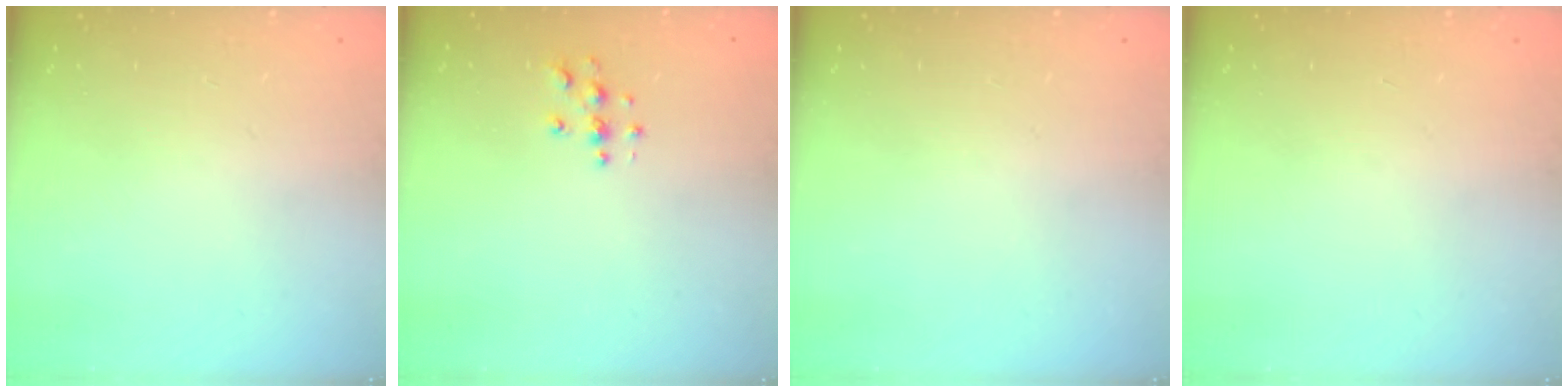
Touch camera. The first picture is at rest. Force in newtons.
{"total": 4.6, "press": 4.6, "slide": 0.4}
{"total": 0.0}
{"total": 0.0}